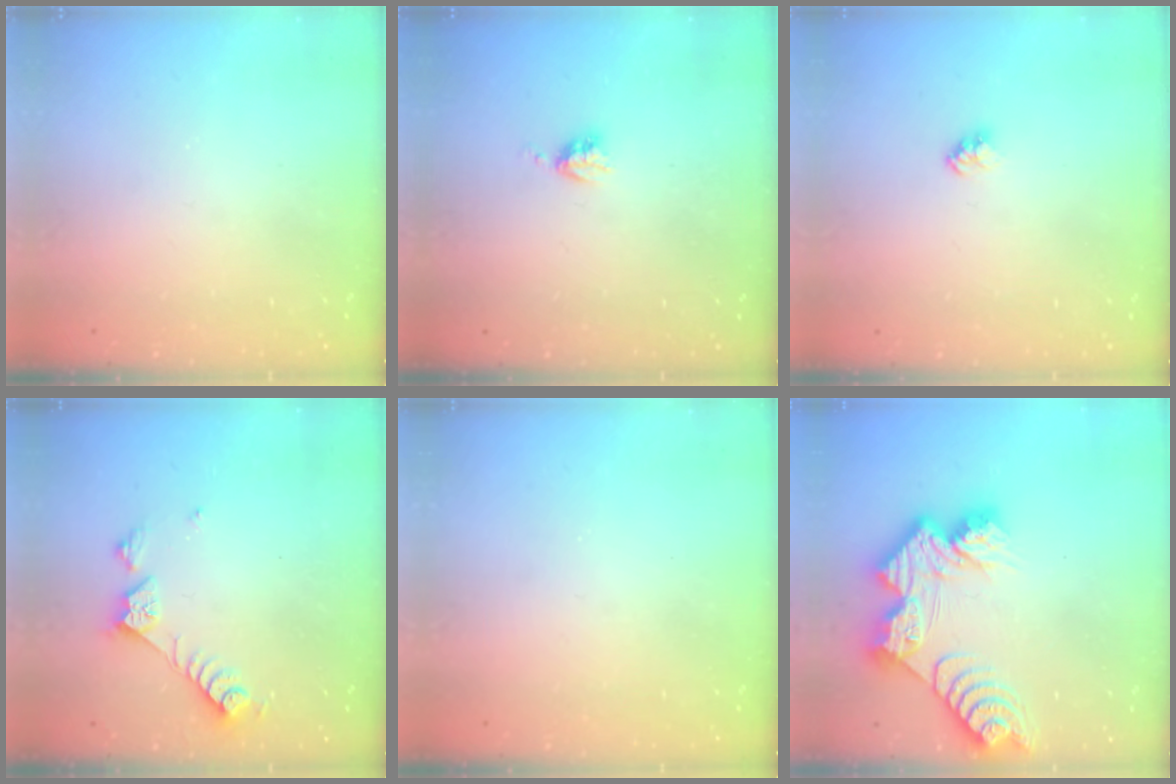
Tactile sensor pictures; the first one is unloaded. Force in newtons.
{"total": 3.1, "press": 3.0, "slide": 0.4}
{"total": 2.3, "press": 2.3, "slide": 0.3}
{"total": 8.3, "press": 8.3, "slide": 0.1}
{"total": 0.0}
{"total": 16.2, "press": 16.1, "slide": 1.3}